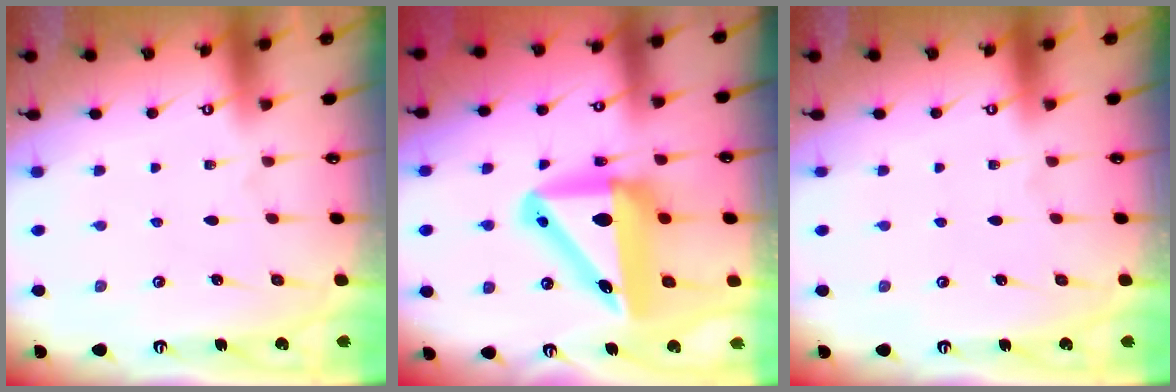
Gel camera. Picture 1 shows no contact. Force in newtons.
{"total": 15.6, "press": 14.9, "slide": 4.6}
{"total": 0.0}